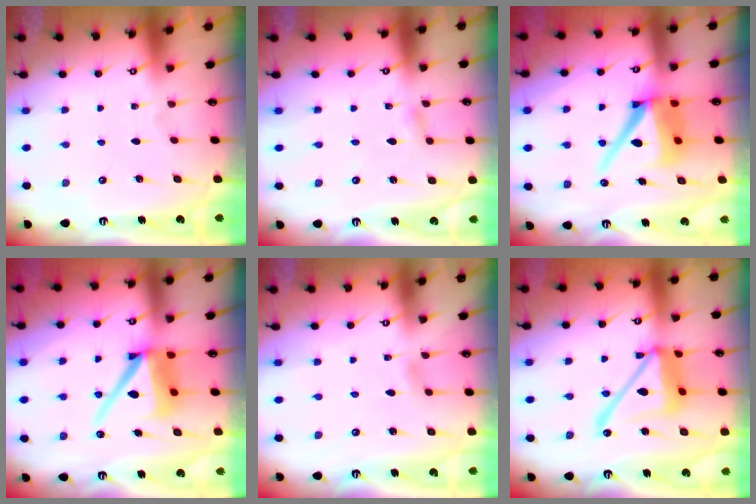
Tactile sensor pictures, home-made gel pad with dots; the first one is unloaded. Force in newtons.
{"total": 2.3, "press": 2.2, "slide": 0.2}
{"total": 14.0, "press": 13.9, "slide": 1.7}
{"total": 12.5, "press": 12.4, "slide": 1.5}
{"total": 2.4, "press": 2.4, "slide": 0.4}
{"total": 17.4, "press": 17.3, "slide": 1.7}